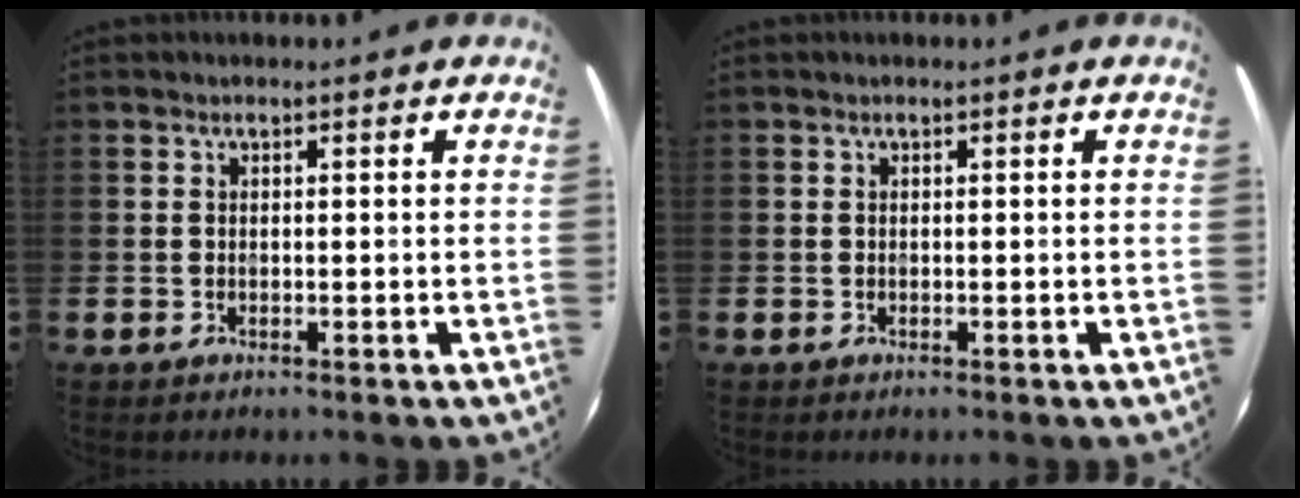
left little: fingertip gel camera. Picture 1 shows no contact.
{"total": 0.0}